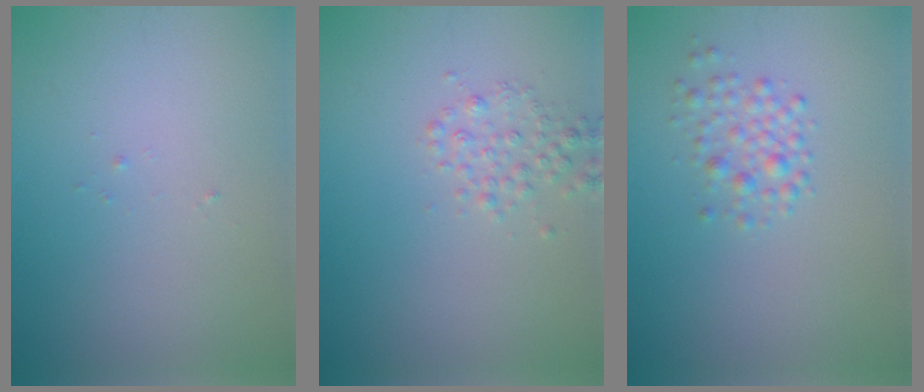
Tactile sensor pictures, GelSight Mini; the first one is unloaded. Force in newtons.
{"total": 1.7, "press": 1.7, "slide": 0.0}
{"total": 2.0, "press": 2.0, "slide": 0.0}